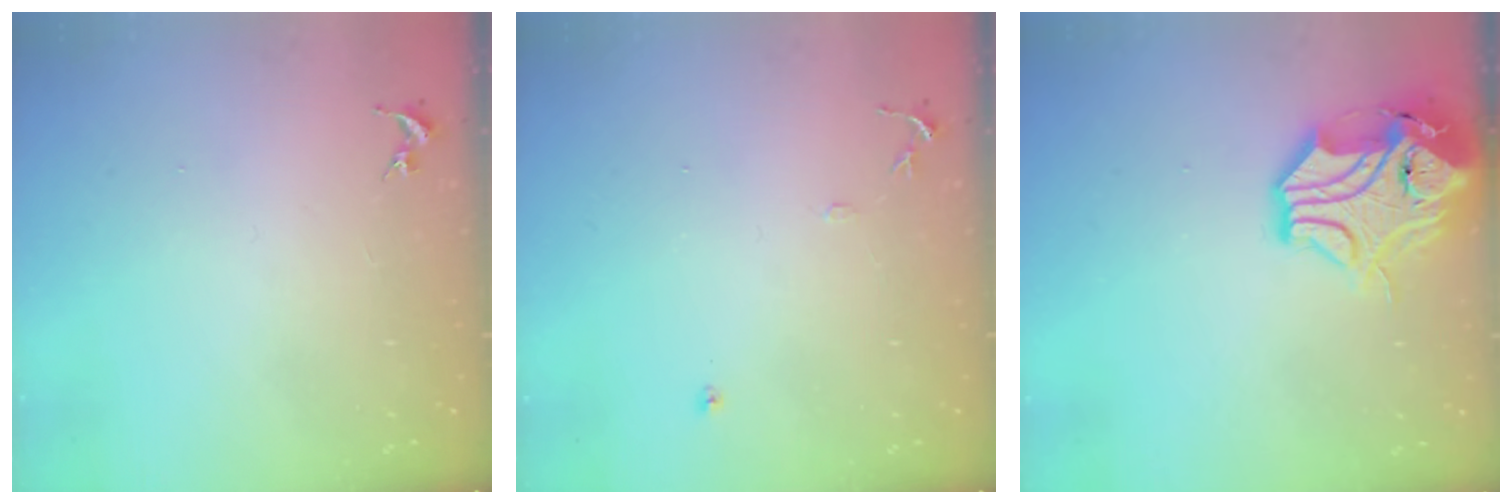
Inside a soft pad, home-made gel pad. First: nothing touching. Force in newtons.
{"total": 7.7, "press": 7.7, "slide": 0.8}
{"total": 14.6, "press": 14.5, "slide": 1.7}